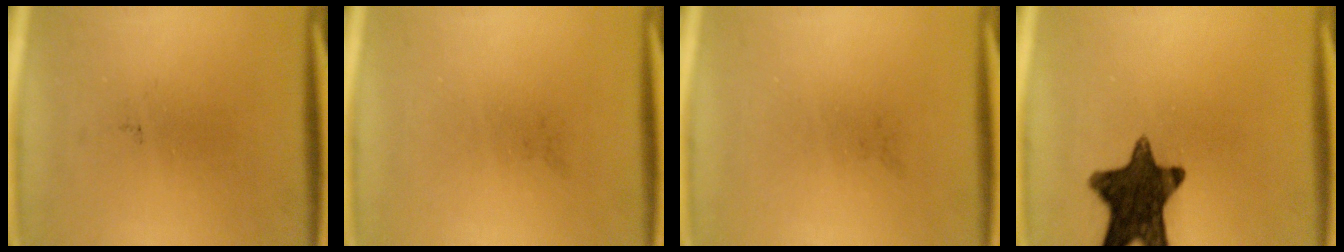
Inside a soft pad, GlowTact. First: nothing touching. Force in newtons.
{"total": 0.0}
{"total": 0.0}
{"total": 14.0}